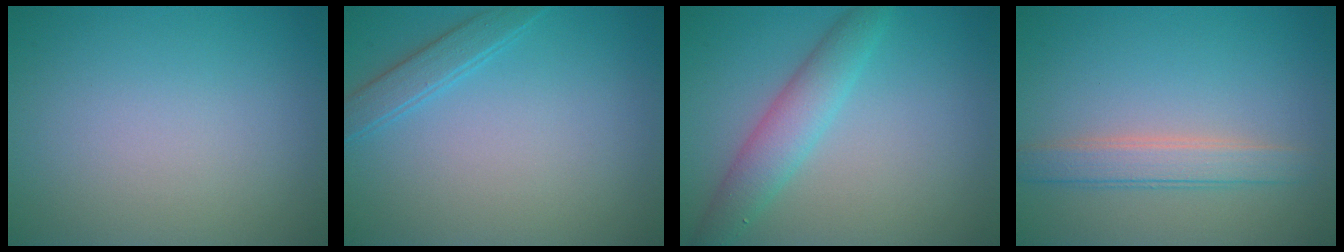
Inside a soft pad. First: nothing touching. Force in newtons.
{"total": 1.9, "press": 1.9, "slide": 0.1}
{"total": 3.6, "press": 3.6, "slide": 0.0}
{"total": 2.8, "press": 2.8, "slide": 0.3}